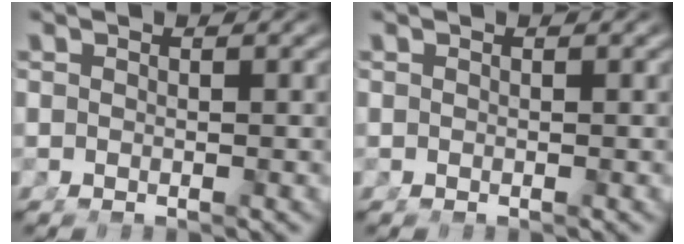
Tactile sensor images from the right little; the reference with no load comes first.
{"total": 0.0}